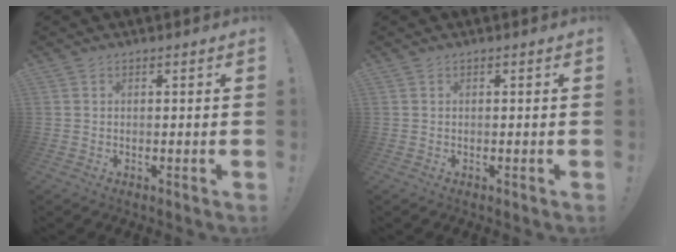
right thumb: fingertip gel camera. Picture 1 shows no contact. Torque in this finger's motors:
{"motor_torque": [-0.14, -0.13, -0.09, -0.01, -0.03]}